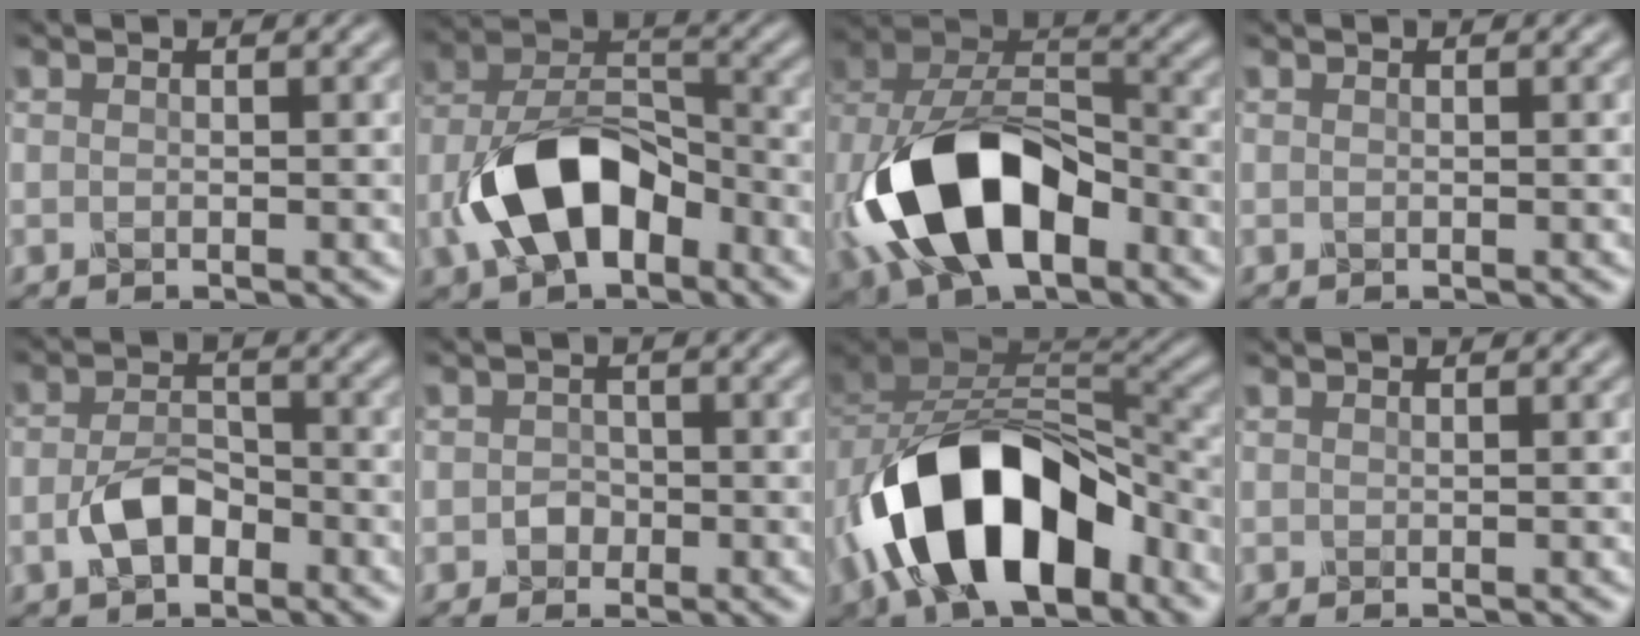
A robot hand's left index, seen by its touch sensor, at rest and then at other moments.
{"total": 9.3, "force": [-3.8, 5.5, 6.5], "torque": [-0.136, 0.018, -0.076]}
{"total": 12.6, "force": [-4.2, 7.8, 8.9], "torque": [-0.194, -0.008, -0.076]}
{"total": 0.0}
{"total": 3.5, "force": [-1.5, 2.2, 2.2], "torque": [-0.050, 0.009, -0.034]}
{"total": 1.1, "force": [-0.3, 1.0, 0.0], "torque": [0.000, 0.006, -0.012]}
{"total": 12.8, "force": [-5.1, 7.5, 9.0], "torque": [-0.145, 0.008, -0.086]}
{"total": 0.0}